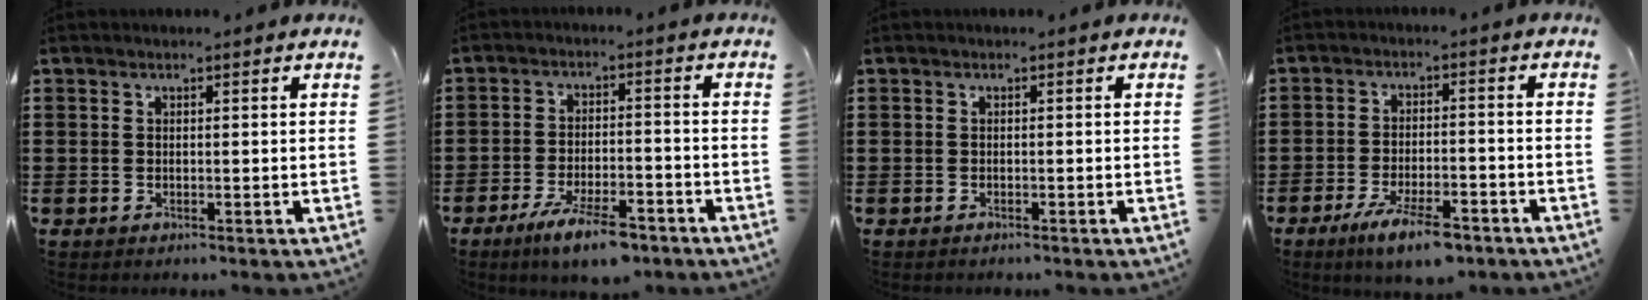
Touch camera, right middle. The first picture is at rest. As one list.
[{"total": 7.1, "force": [-5.3, 1.7, 4.3], "torque": [-0.085, 0.001, -0.097]}, {"total": 0.6, "force": [-0.5, 0.2, 0.0], "torque": [-0.001, 0.002, -0.012]}, {"total": 6.9, "force": [-4.9, 1.7, 4.5], "torque": [-0.088, 0.001, -0.090]}]